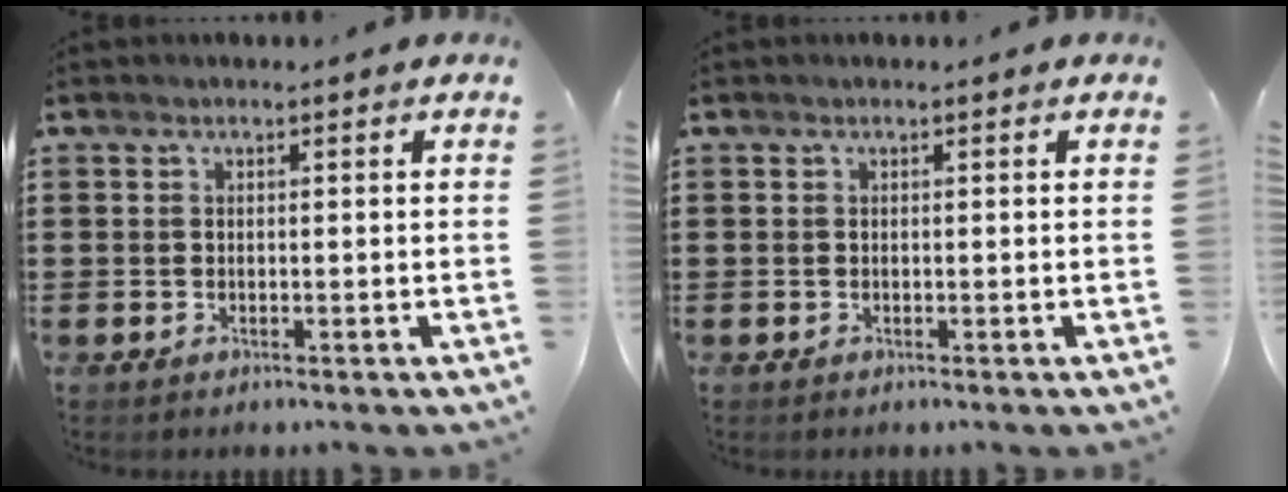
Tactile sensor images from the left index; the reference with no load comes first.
{"total": 0.0}